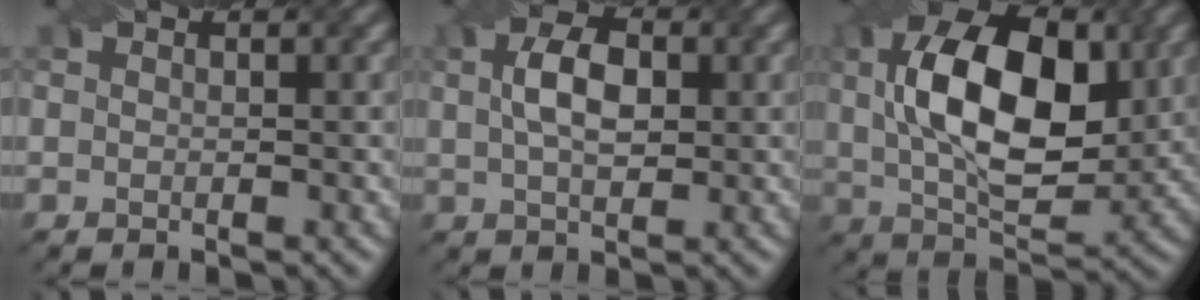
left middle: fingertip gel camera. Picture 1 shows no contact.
{"total": 4.7, "force": [1.0, 2.6, 3.8], "torque": [-0.076, 0.007, 0.015]}
{"total": 12.9, "force": [2.3, 6.9, 10.7], "torque": [-0.180, 0.014, 0.038]}